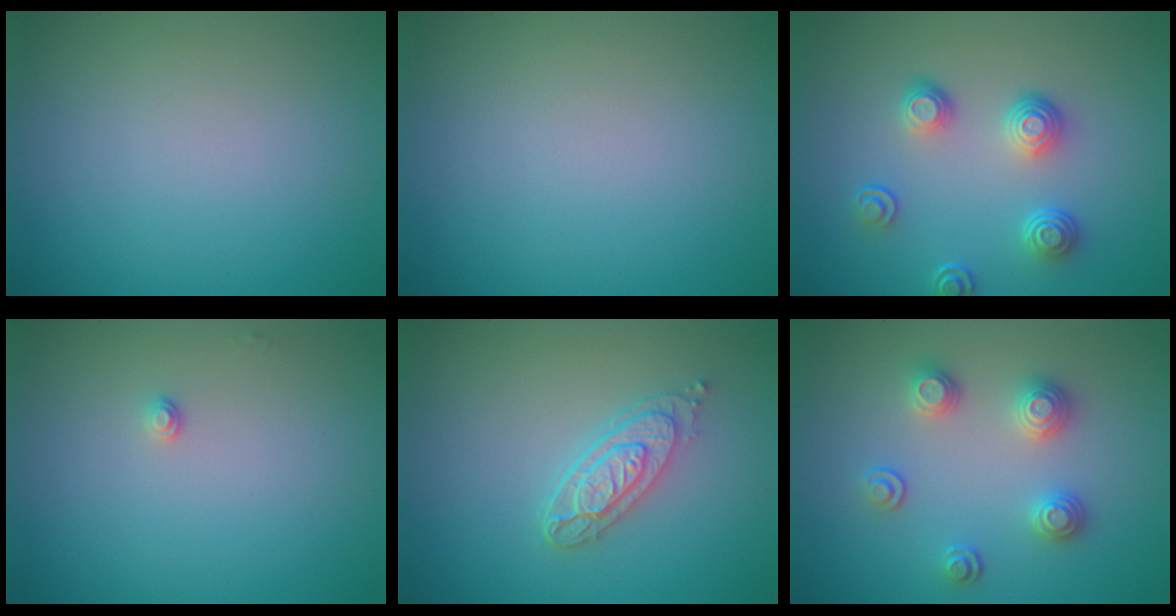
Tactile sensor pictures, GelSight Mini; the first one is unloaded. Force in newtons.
{"total": 0.0}
{"total": 3.6, "press": 2.9, "slide": 2.2}
{"total": 0.8, "press": 0.8, "slide": 0.0}
{"total": 3.7, "press": 3.0, "slide": 2.2}
{"total": 3.1, "press": 2.8, "slide": 1.4}